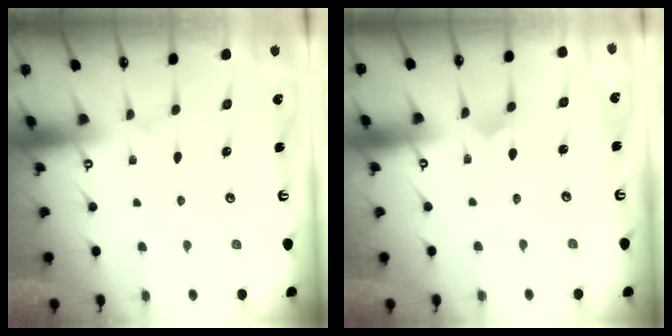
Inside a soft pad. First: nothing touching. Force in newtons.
{"total": 1.3, "press": 1.3, "slide": 0.1}